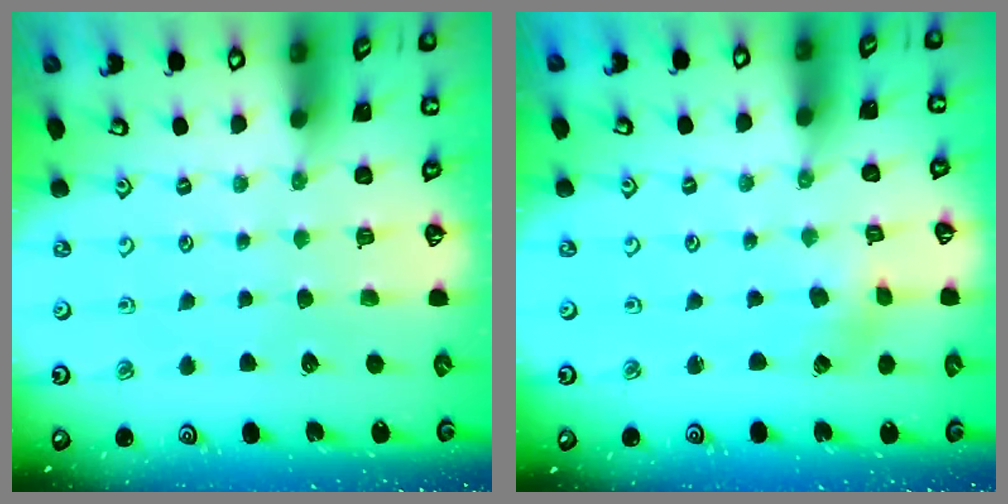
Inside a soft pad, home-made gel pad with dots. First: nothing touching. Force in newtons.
{"total": 1.1, "press": 1.1, "slide": 0.1}